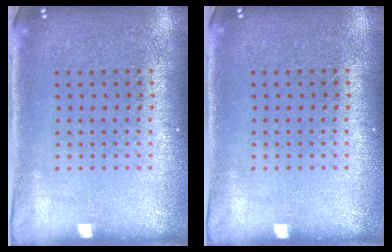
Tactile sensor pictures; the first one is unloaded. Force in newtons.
{"total": 0.0}